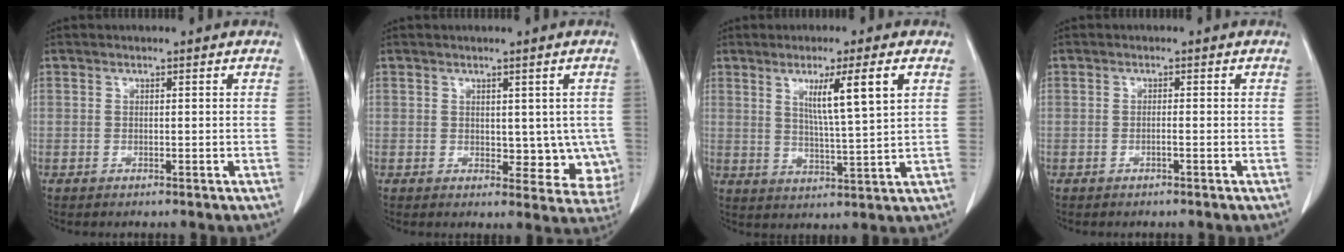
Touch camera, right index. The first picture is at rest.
{"total": 7.1, "force": [0.2, 4.4, 5.6], "torque": [-0.036, -0.004, 0.010]}
{"total": 8.5, "force": [3.4, -0.6, 7.8], "torque": [-0.128, -0.010, 0.059]}
{"total": 0.7, "force": [-0.3, -0.1, 0.7], "torque": [-0.012, 0.001, -0.006]}